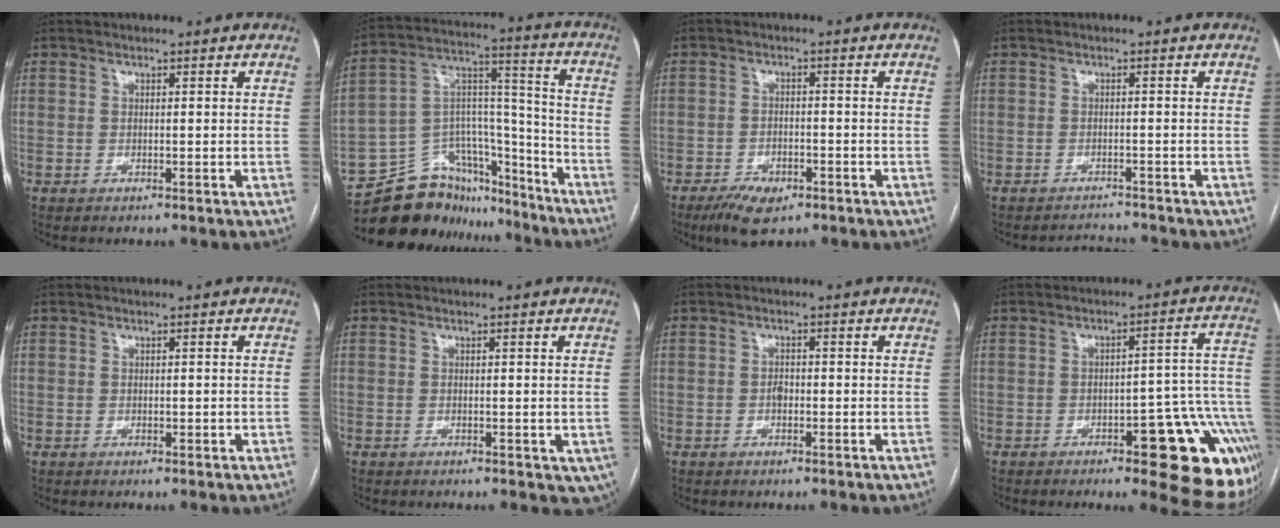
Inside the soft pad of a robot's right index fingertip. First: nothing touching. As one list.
[{"total": 19.8, "force": [-17.0, 8.7, 5.6], "torque": [-0.106, 0.053, -0.266]}, {"total": 5.7, "force": [-3.7, 2.5, 3.6], "torque": [-0.067, -0.007, -0.056]}, {"total": 2.8, "force": [-2.8, 0.1, -0.4], "torque": [0.005, -0.007, -0.038]}, {"total": 0.7, "force": [0.0, 0.5, 0.5], "torque": [-0.007, 0.000, 0.002]}, {"total": 3.2, "force": [-0.4, 1.9, 2.5], "torque": [-0.015, -0.002, -0.004]}, {"total": 1.3, "force": [-0.3, 0.8, 1.0], "torque": [-0.016, 0.004, -0.007]}, {"total": 17.0, "force": [-8.0, 4.6, 14.4], "torque": [-0.068, 0.036, -0.092]}]